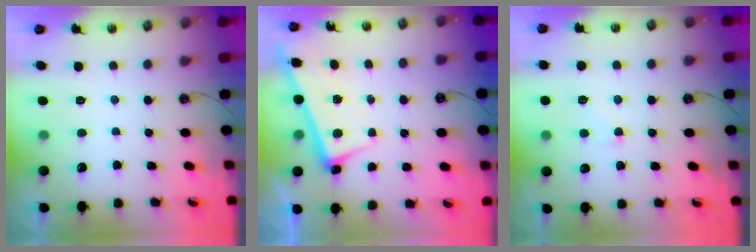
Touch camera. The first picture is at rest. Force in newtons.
{"total": 2.4, "press": 2.3, "slide": 0.7}
{"total": 0.8, "press": 0.6, "slide": 0.6}